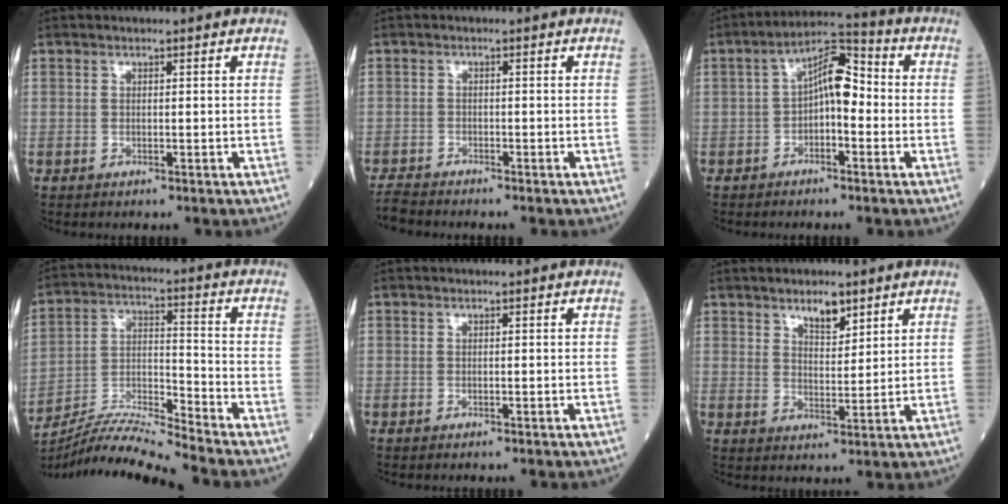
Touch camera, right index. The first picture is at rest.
{"total": 2.5, "force": [-2.5, 0.0, -0.1], "torque": [-0.002, -0.015, -0.050]}
{"total": 7.3, "force": [-0.5, 2.9, 6.6], "torque": [-0.109, 0.036, -0.014]}
{"total": 10.9, "force": [-10.3, -2.1, 2.7], "torque": [-0.055, 0.006, -0.192]}
{"total": 0.0}
{"total": 4.5, "force": [3.2, 1.6, 2.7], "torque": [-0.044, -0.003, 0.055]}